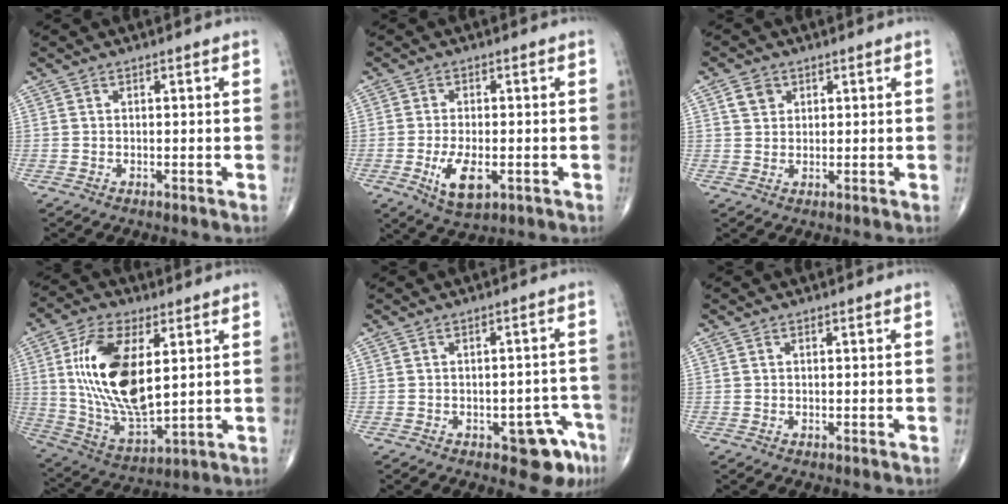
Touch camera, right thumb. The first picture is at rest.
{"total": 7.1, "force": [-2.1, 3.3, 5.9], "torque": [-0.105, -0.007, -0.029]}
{"total": 3.2, "force": [1.4, 2.6, 1.3], "torque": [-0.013, -0.003, 0.026]}
{"total": 19.2, "force": [4.1, 9.0, 16.4], "torque": [-0.309, -0.020, 0.084]}
{"total": 7.1, "force": [-3.8, 3.3, 5.0], "torque": [-0.029, 0.025, -0.044]}
{"total": 0.0}